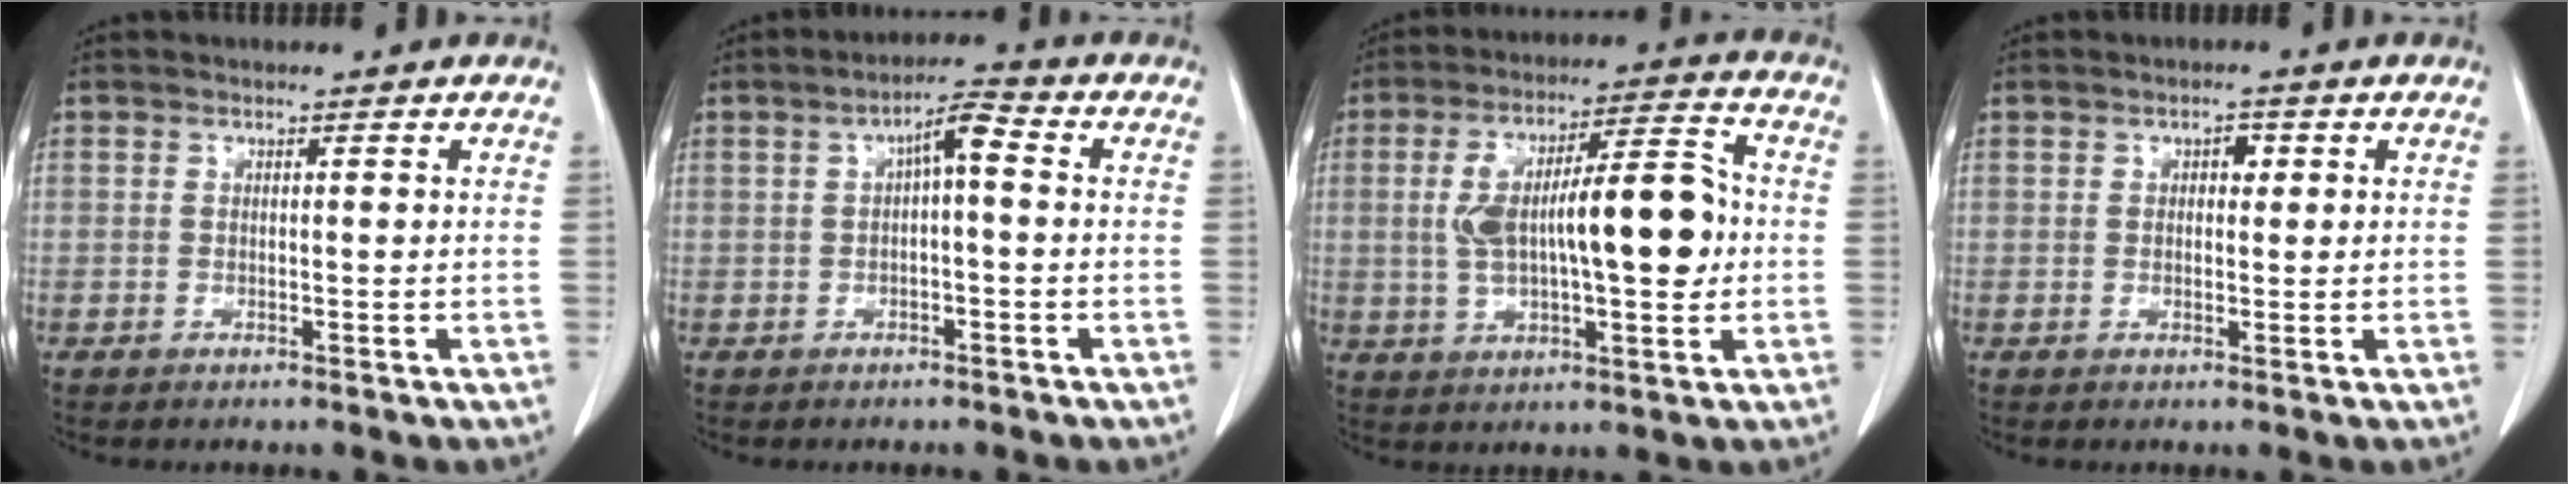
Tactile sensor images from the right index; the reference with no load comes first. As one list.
[{"total": 5.1, "force": [0.7, 1.4, 4.8], "torque": [-0.086, 0.022, 0.011]}, {"total": 16.5, "force": [0.2, 4.8, 15.8], "torque": [-0.274, 0.031, 0.009]}, {"total": 2.3, "force": [0.6, 1.4, 1.7], "torque": [-0.032, 0.009, 0.011]}]